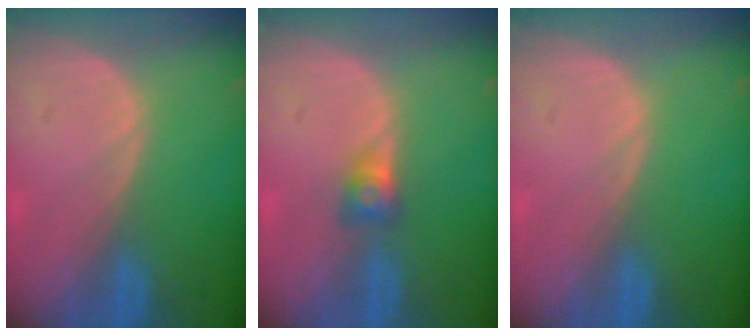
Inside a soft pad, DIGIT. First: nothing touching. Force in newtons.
{"total": 2.6, "press": 2.3, "slide": 1.0}
{"total": 0.0}